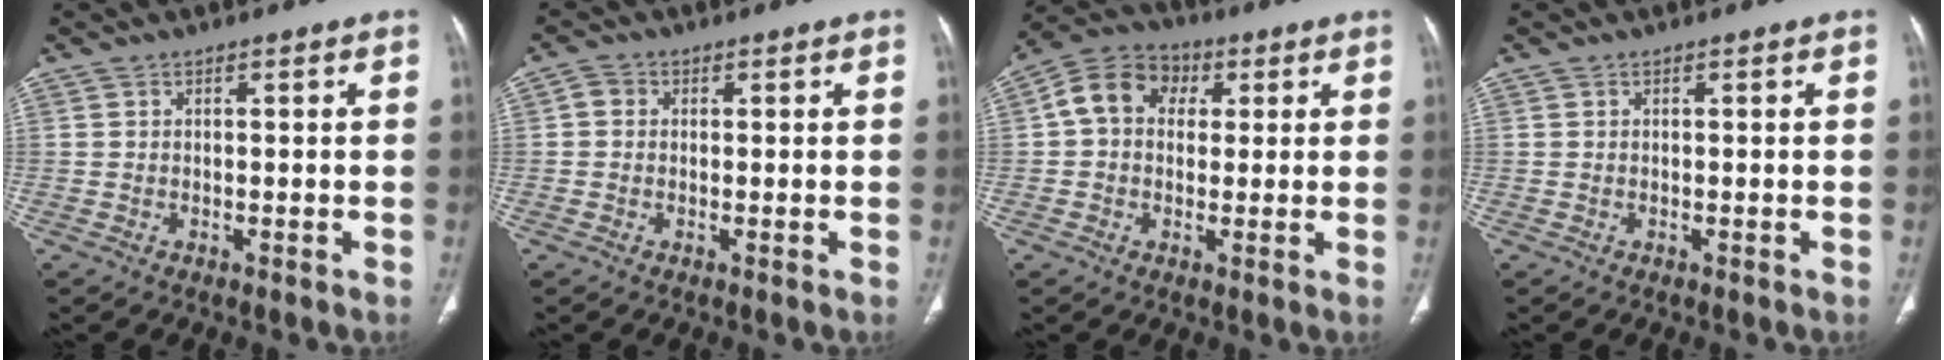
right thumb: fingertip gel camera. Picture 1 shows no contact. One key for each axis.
{"total": 2.1, "fx": 0.2, "fy": 1.8, "fz": 0.9, "tx": -0.010, "ty": 0.005, "tz": 0.000}
{"total": 9.7, "fx": 2.0, "fy": 7.8, "fz": 5.5, "tx": -0.082, "ty": 0.021, "tz": 0.023}
{"total": 0.0}